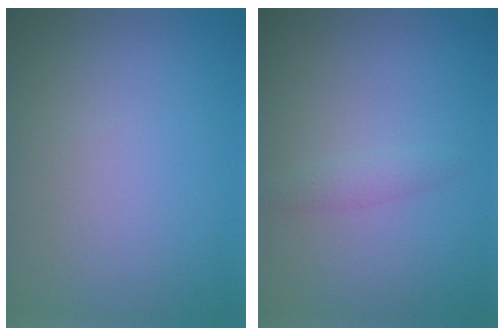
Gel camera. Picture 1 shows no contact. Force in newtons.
{"total": 1.2, "press": 1.2, "slide": 0.0}